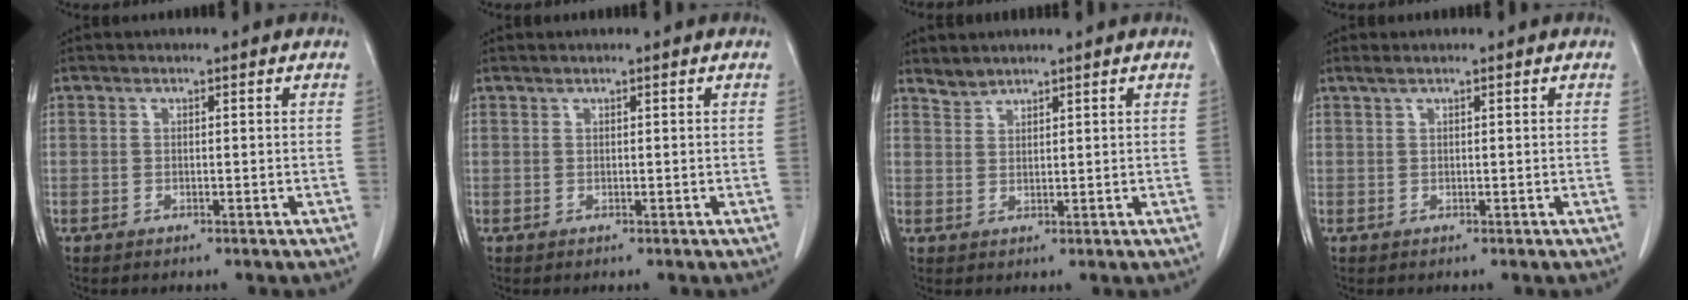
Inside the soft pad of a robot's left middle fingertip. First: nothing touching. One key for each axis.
{"total": 0.0}
{"total": 1.8, "fx": 1.8, "fy": 0.1, "fz": -0.2, "tx": 0.001, "ty": 0.002, "tz": 0.038}
{"total": 0.8, "fx": 0.7, "fy": -0.1, "fz": 0.5, "tx": -0.016, "ty": 0.010, "tz": 0.018}